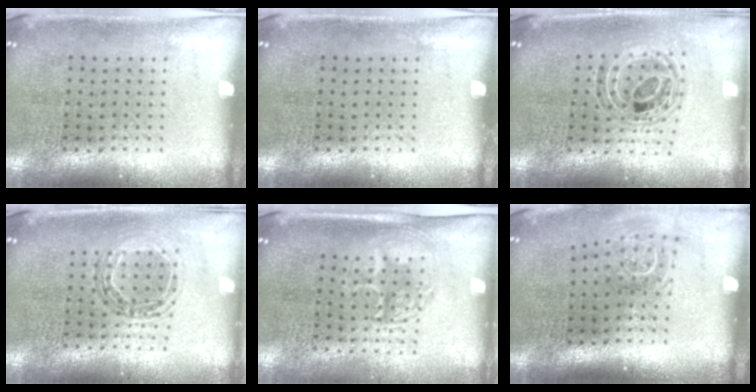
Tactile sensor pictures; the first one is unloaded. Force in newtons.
{"total": 0.0}
{"total": 0.9, "press": 0.9, "slide": 0.2}
{"total": 0.5, "press": 0.5, "slide": 0.0}
{"total": 1.6, "press": 1.4, "slide": 0.8}
{"total": 1.7, "press": 1.2, "slide": 1.2}